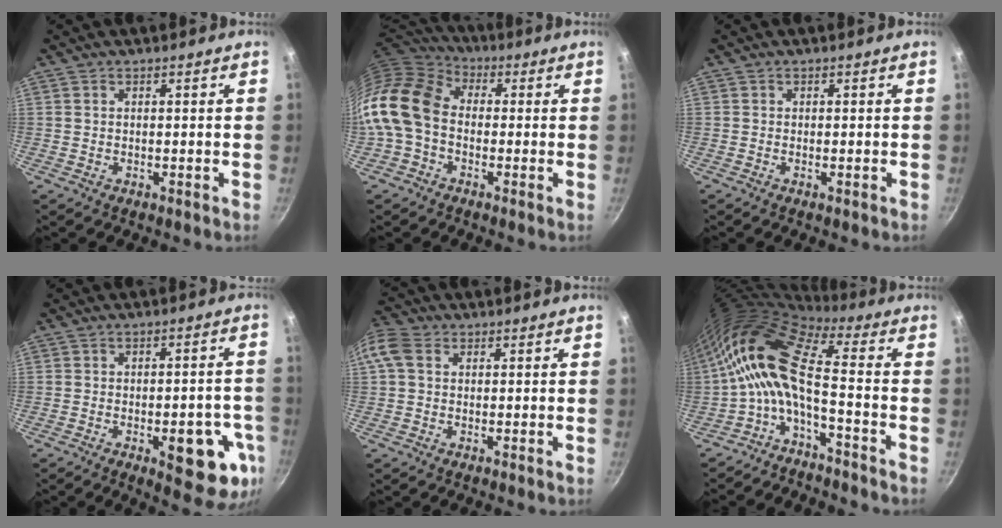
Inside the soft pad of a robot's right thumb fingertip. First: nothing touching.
{"total": 16.0, "force": [-2.0, 11.9, 10.6], "torque": [-0.204, 0.041, -0.060]}
{"total": 0.6, "force": [-0.2, 0.1, 0.6], "torque": [-0.011, 0.001, -0.005]}
{"total": 13.2, "force": [-4.5, 5.4, 11.2], "torque": [-0.095, 0.011, -0.054]}
{"total": 5.9, "force": [1.5, 4.3, 3.8], "torque": [-0.082, 0.018, 0.017]}
{"total": 14.8, "force": [-2.1, 5.7, 13.5], "torque": [-0.288, 0.031, -0.053]}